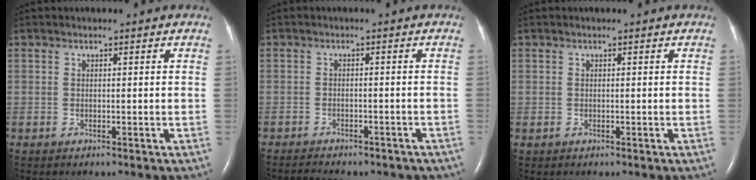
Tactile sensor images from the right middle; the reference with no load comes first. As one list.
[{"total": 10.7, "force": [-9.1, 3.9, 4.1], "torque": [-0.069, 0.003, -0.101]}, {"total": 0.0}]